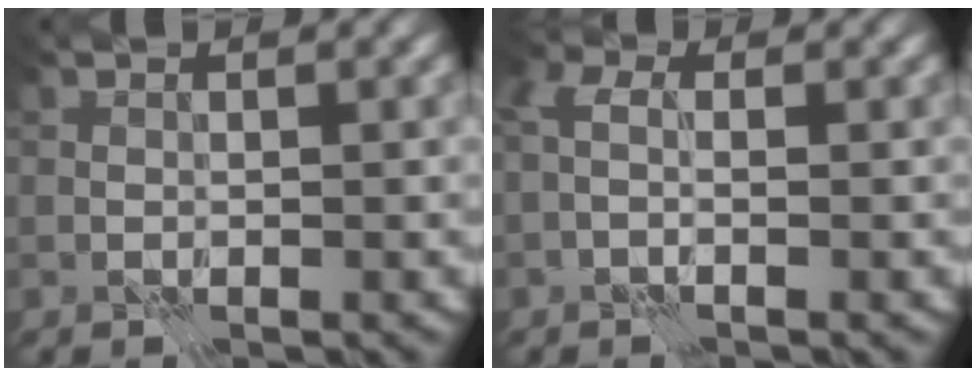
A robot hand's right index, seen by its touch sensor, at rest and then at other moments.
{"total": 2.3, "force": [-0.1, 1.3, 1.9], "torque": [-0.045, 0.011, -0.015]}